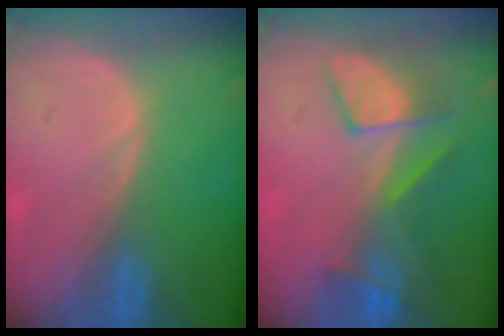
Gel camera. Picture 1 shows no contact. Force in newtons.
{"total": 7.6, "press": 7.2, "slide": 2.4}